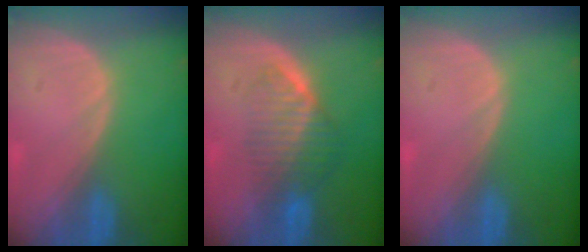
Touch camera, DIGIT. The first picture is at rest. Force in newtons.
{"total": 6.6, "press": 6.0, "slide": 2.8}
{"total": 0.0}